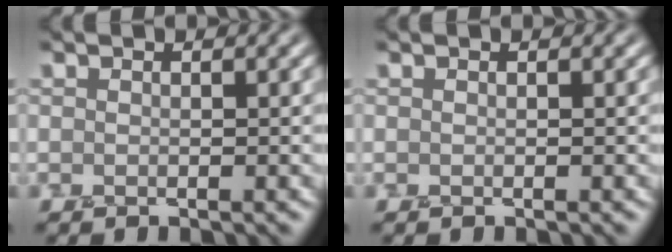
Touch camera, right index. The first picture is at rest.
{"total": 0.0}